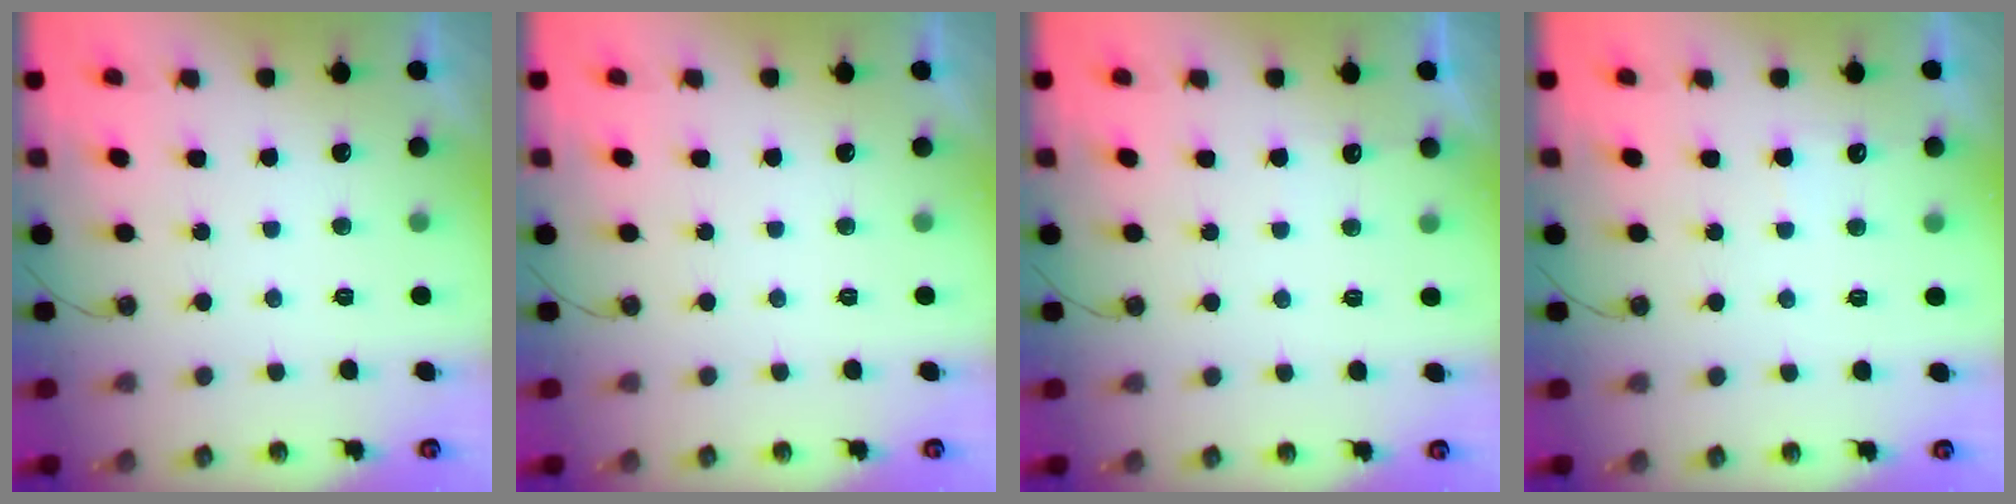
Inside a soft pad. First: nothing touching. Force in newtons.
{"total": 0.0}
{"total": 3.0, "press": 3.0, "slide": 0.5}
{"total": 4.4, "press": 4.4, "slide": 0.4}